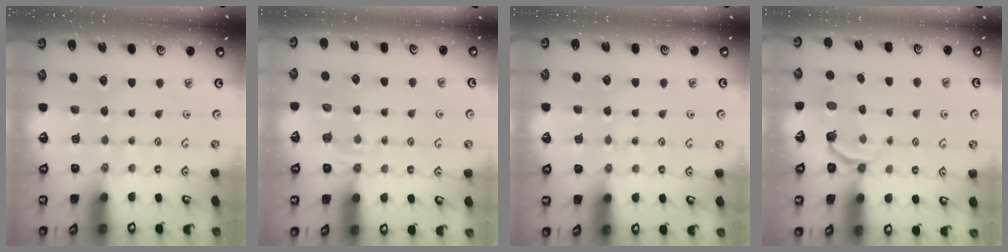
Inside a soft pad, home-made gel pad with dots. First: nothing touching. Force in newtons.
{"total": 3.6, "press": 3.1, "slide": 1.8}
{"total": 4.8, "press": 4.7, "slide": 0.6}
{"total": 3.5, "press": 1.8, "slide": 3.1}